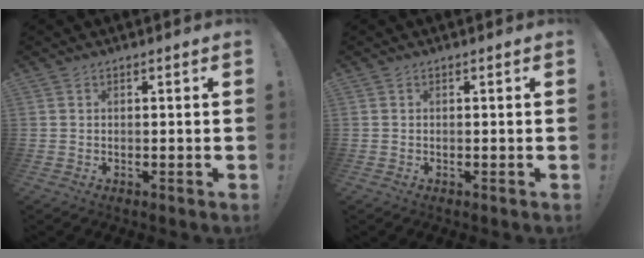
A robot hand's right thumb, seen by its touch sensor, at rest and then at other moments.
{"total": 0.0}